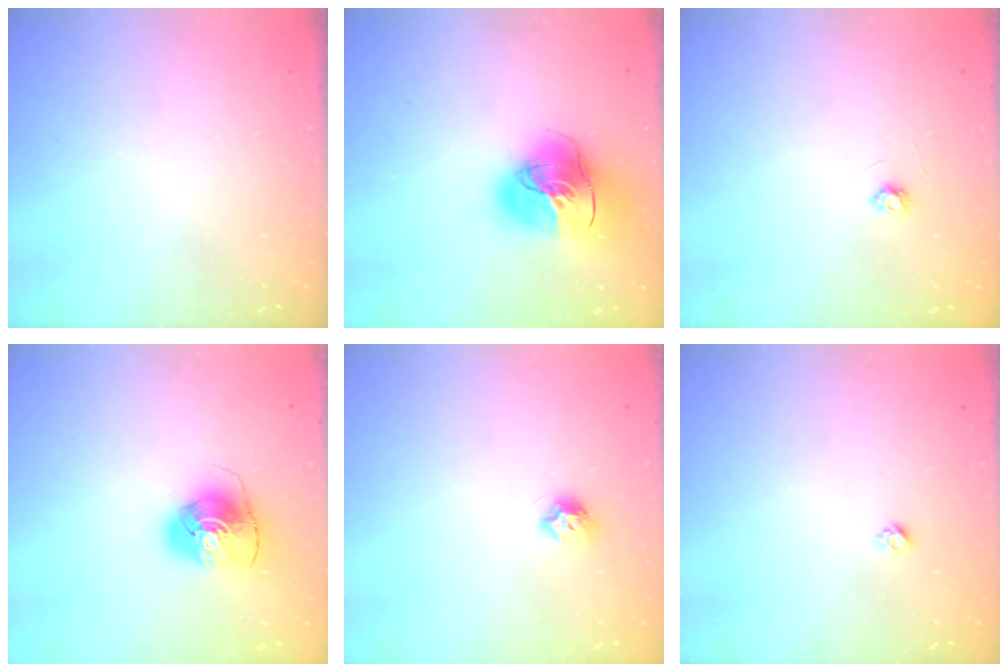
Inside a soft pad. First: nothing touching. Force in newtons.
{"total": 20.8, "press": 20.6, "slide": 2.7}
{"total": 2.6, "press": 2.6, "slide": 0.3}
{"total": 7.9, "press": 7.9, "slide": 0.7}
{"total": 7.1, "press": 7.1, "slide": 0.8}
{"total": 3.6, "press": 3.6, "slide": 0.3}